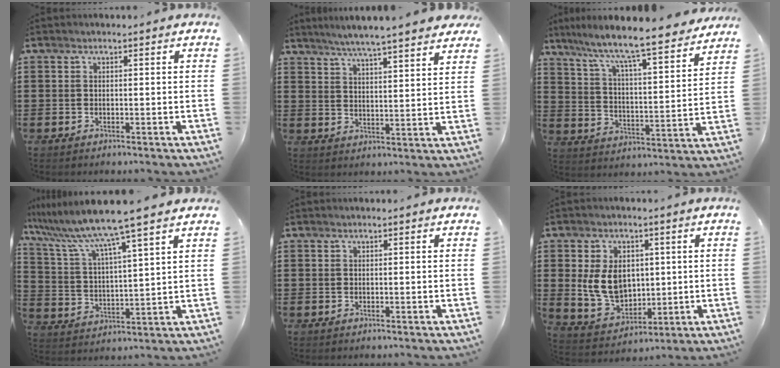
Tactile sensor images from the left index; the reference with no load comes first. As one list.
[{"total": 5.2, "force": [4.8, -0.4, 2.0], "torque": [-0.057, -0.025, 0.082]}, {"total": 7.4, "force": [6.6, -0.4, 3.3], "torque": [-0.086, -0.061, 0.101]}, {"total": 9.5, "force": [8.0, -1.1, 4.9], "torque": [-0.127, -0.050, 0.129]}, {"total": 0.0}, {"total": 8.3, "force": [1.2, 6.5, 4.9], "torque": [-0.124, 0.011, 0.021]}]